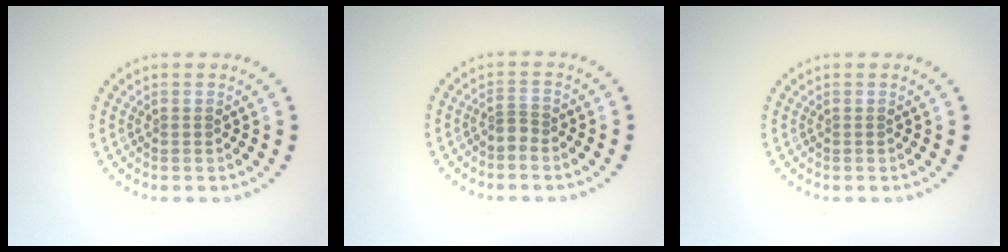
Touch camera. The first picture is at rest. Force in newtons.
{"total": 0.9, "press": 0.5, "slide": 0.7}
{"total": 0.0}